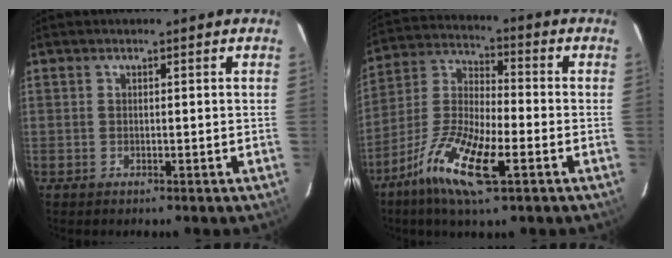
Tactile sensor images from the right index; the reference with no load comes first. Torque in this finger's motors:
{"motor_torque": [1.09, -1.05, 0.52, 0.13]}